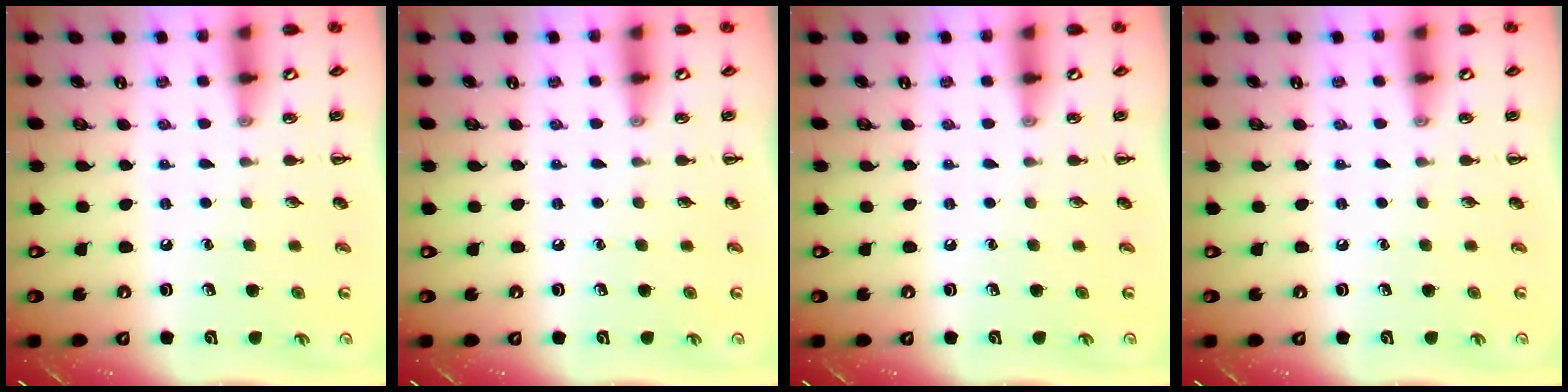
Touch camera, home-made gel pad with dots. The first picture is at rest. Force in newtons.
{"total": 0.0}
{"total": 0.0}
{"total": 0.0}